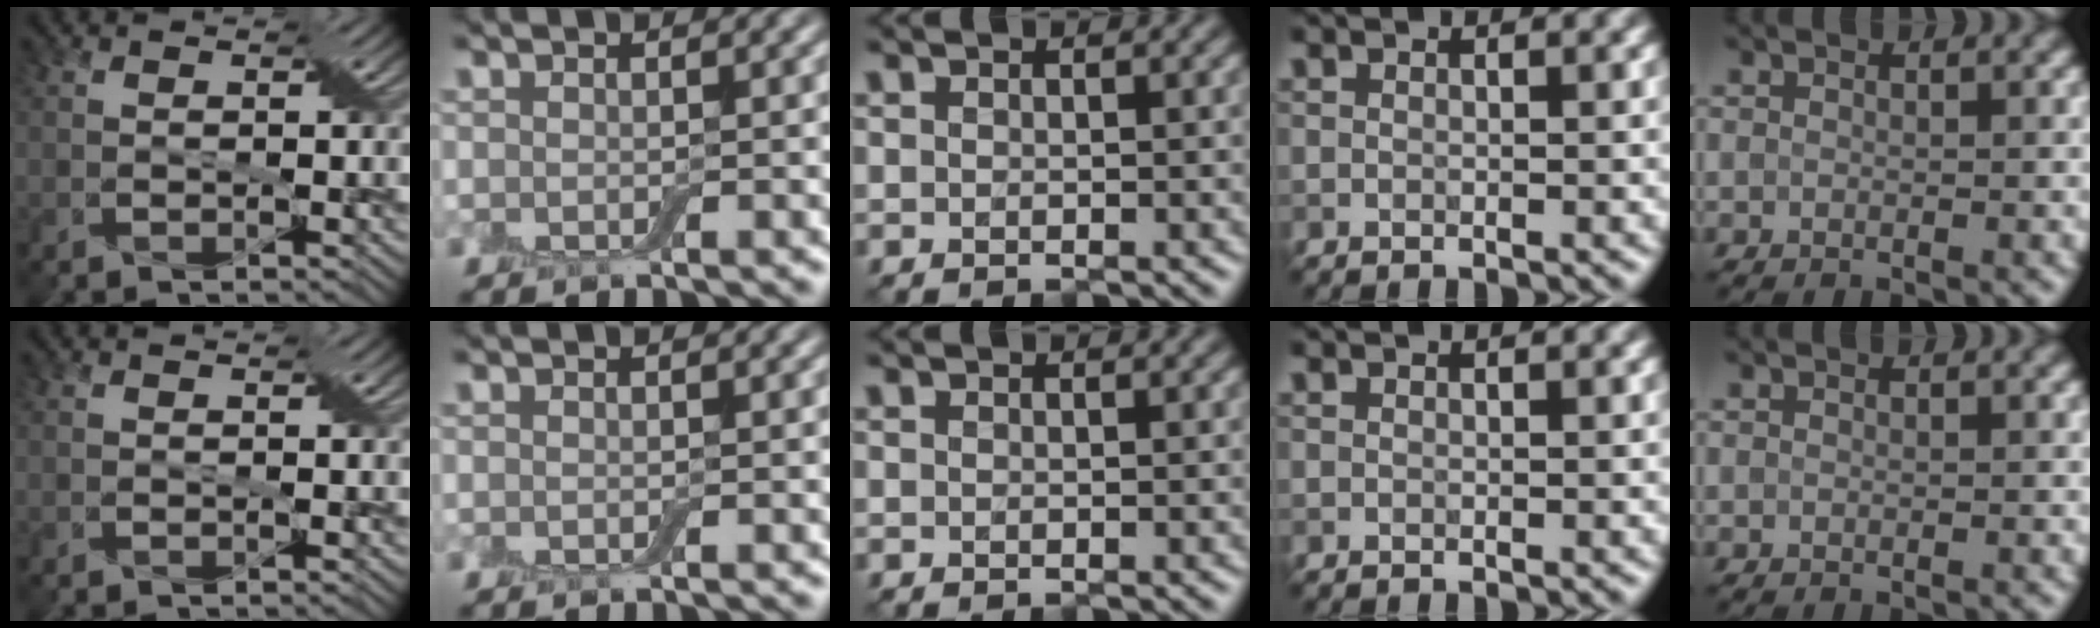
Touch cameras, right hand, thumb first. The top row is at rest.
{}